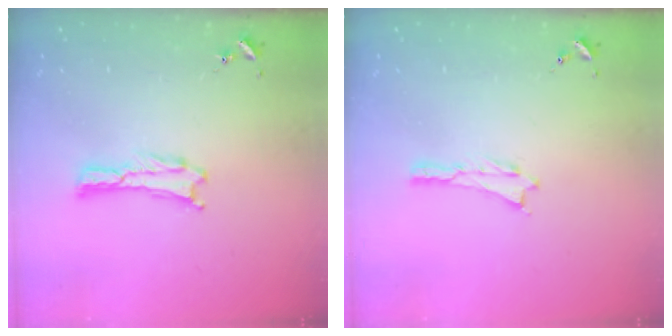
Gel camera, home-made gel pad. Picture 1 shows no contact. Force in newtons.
{"total": 0.0}